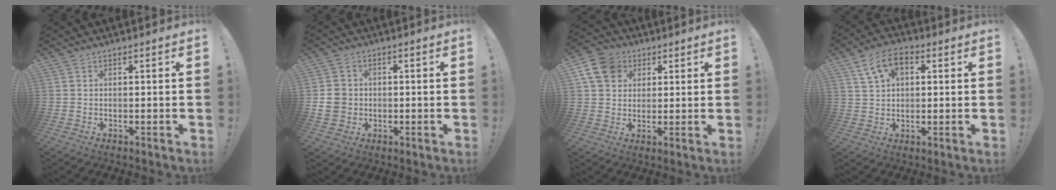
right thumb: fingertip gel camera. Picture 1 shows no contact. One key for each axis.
{"total": 7.1, "fx": -0.3, "fy": 6.4, "fz": 3.0, "tx": -0.046, "ty": 0.009, "tz": -0.003}
{"total": 11.4, "fx": 4.1, "fy": 9.4, "fz": 5.0, "tx": -0.080, "ty": -0.013, "tz": 0.083}
{"total": 9.1, "fx": 3.8, "fy": 5.5, "fz": 6.2, "tx": -0.102, "ty": -0.002, "tz": 0.074}